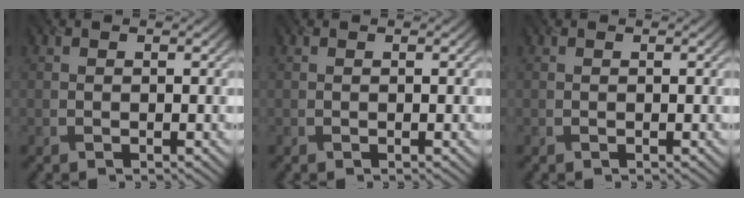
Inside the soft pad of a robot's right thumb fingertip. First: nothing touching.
{"total": 0.0}
{"total": 0.0}